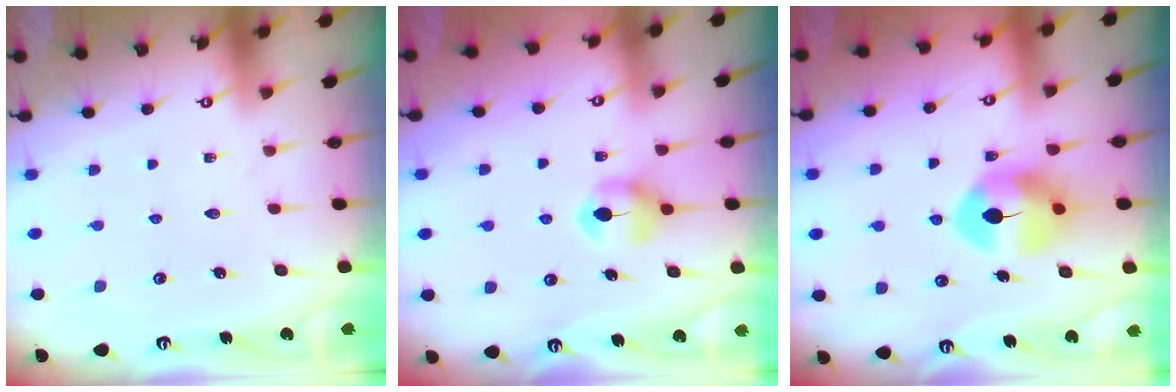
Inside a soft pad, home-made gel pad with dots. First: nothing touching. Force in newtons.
{"total": 6.5, "press": 6.5, "slide": 0.5}
{"total": 8.5, "press": 8.5, "slide": 0.3}